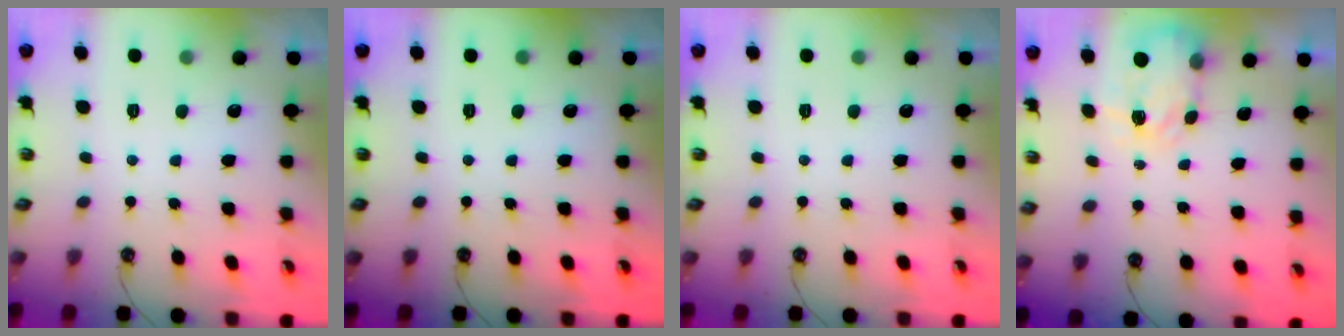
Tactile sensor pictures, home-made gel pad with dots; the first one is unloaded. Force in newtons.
{"total": 0.0}
{"total": 0.0}
{"total": 4.3, "press": 4.2, "slide": 0.5}